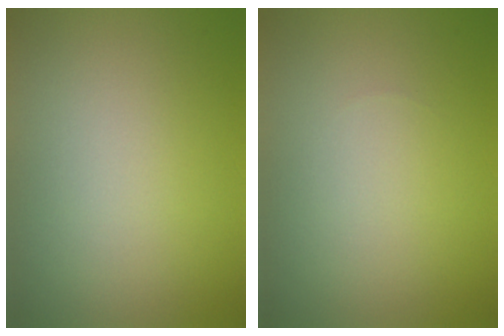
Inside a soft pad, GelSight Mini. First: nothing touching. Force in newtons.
{"total": 0.0}